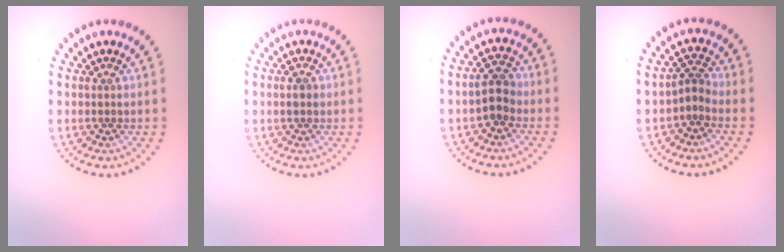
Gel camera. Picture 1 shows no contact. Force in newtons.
{"total": 1.0, "press": 1.0, "slide": 0.1}
{"total": 2.6, "press": 2.5, "slide": 0.7}
{"total": 1.9, "press": 1.2, "slide": 1.5}